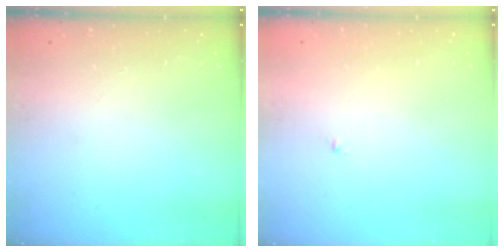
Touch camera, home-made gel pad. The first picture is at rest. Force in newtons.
{"total": 0.6, "press": 0.6, "slide": 0.2}